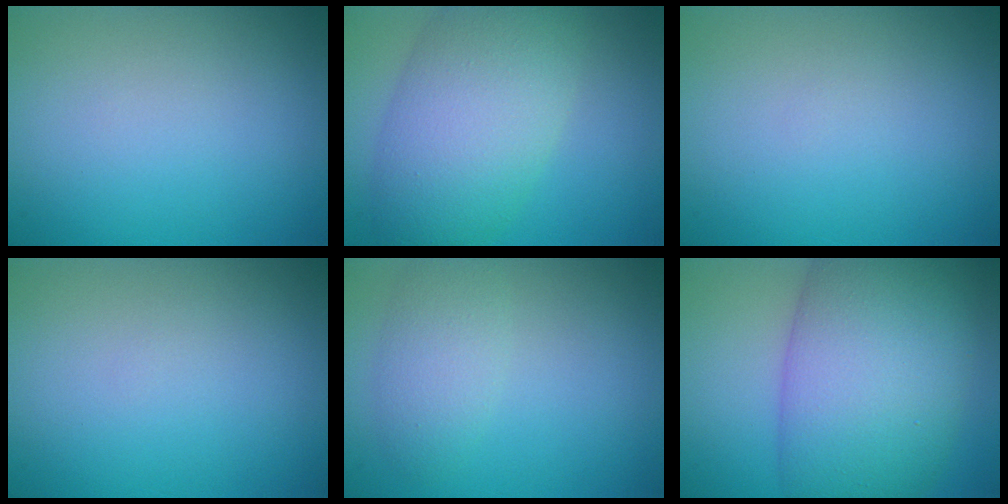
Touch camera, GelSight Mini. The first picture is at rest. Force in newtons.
{"total": 8.3, "press": 8.3, "slide": 0.2}
{"total": 0.0}
{"total": 0.0}
{"total": 2.7, "press": 2.7, "slide": 0.0}
{"total": 12.0, "press": 12.0, "slide": 0.5}